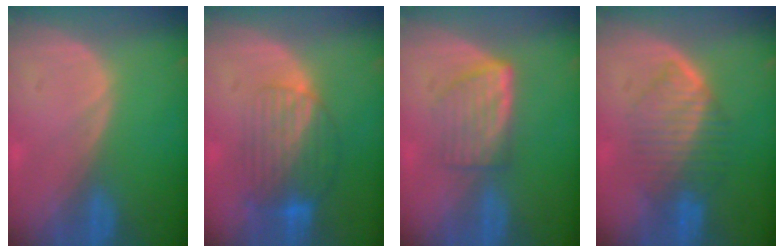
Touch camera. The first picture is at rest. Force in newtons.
{"total": 8.4, "press": 7.1, "slide": 4.5}
{"total": 6.0, "press": 5.4, "slide": 2.7}
{"total": 6.7, "press": 6.7, "slide": 0.7}